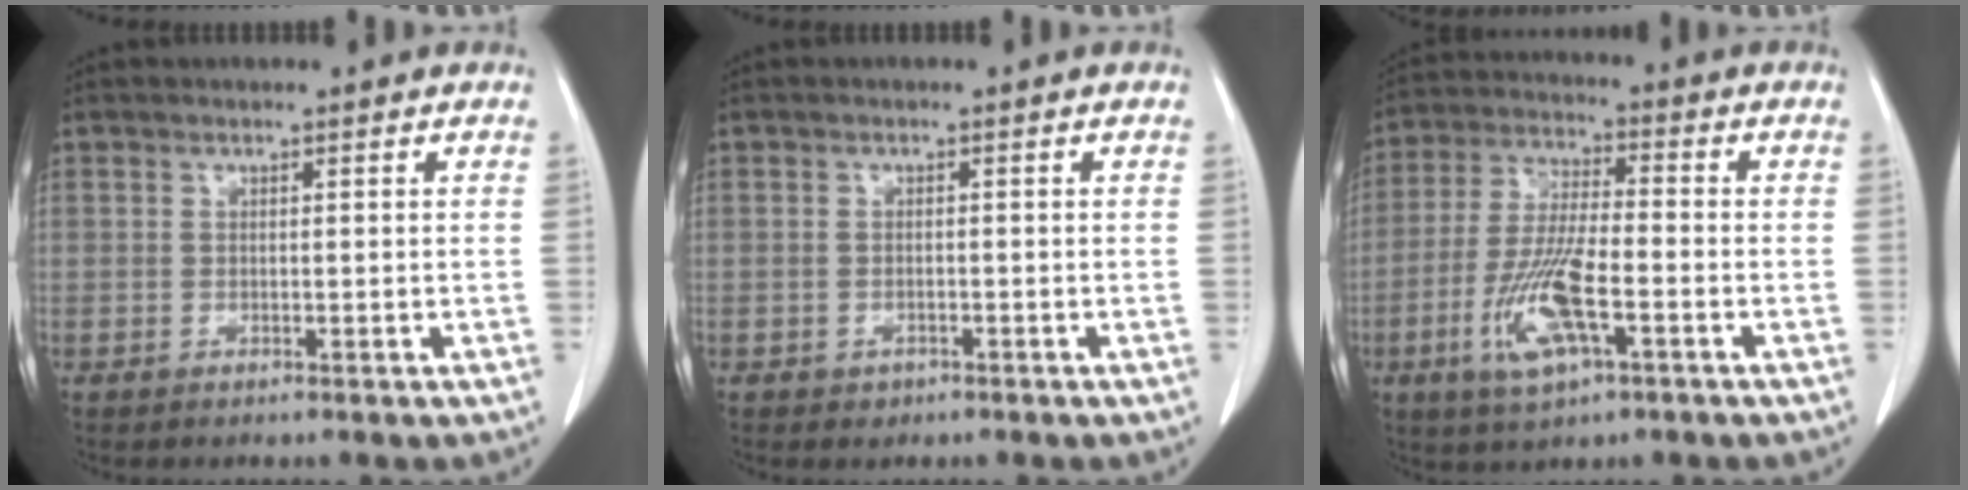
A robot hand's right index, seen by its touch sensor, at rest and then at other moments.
{"total": 1.1, "force": [-0.6, 0.9, 0.3], "torque": [-0.008, 0.001, -0.003]}
{"total": 11.2, "force": [-4.2, 2.7, 10.1], "torque": [-0.209, -0.010, -0.076]}